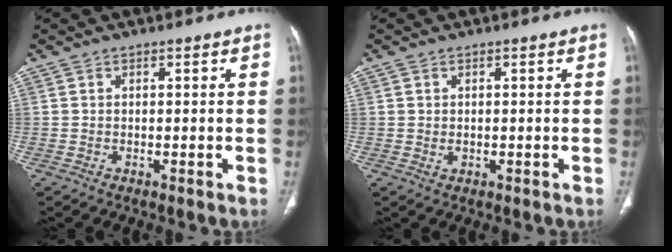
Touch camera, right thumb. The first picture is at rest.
{"total": 1.0, "force": [0.1, 0.7, 0.6], "torque": [-0.013, -0.003, 0.005]}